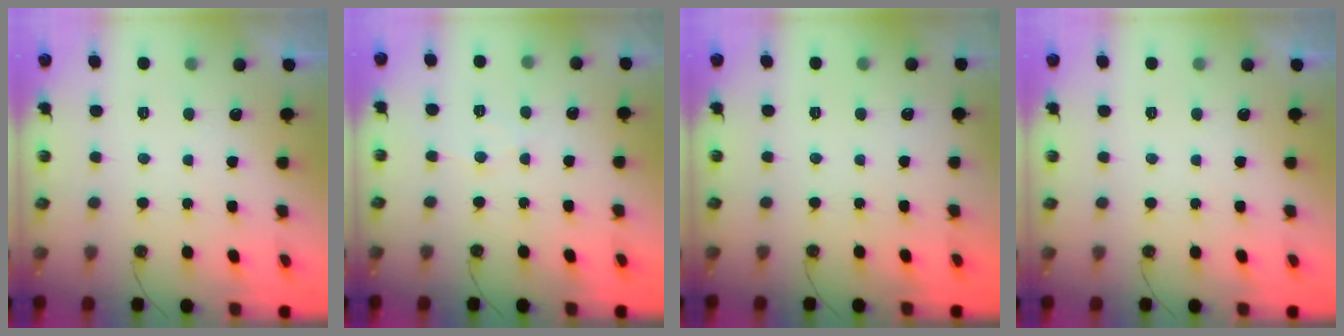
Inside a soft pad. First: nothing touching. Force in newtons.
{"total": 5.9, "press": 5.8, "slide": 0.6}
{"total": 0.0}
{"total": 0.0}